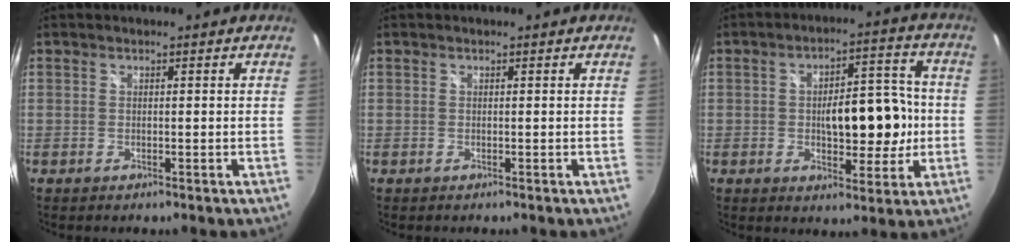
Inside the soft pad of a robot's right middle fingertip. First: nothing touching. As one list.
[{"total": 0.0}, {"total": 11.2, "force": [-0.5, 5.7, 9.7], "torque": [-0.149, 0.018, 0.002]}]